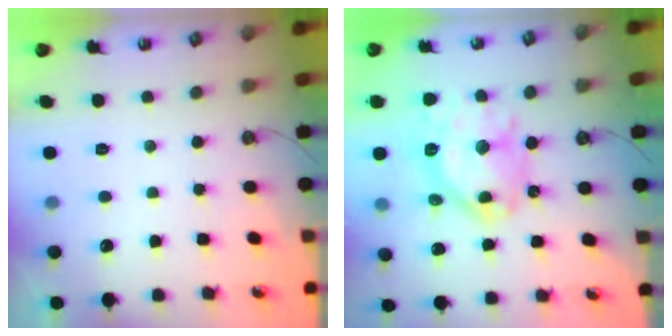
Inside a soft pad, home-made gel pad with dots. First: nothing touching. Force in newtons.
{"total": 16.6, "press": 16.5, "slide": 1.4}